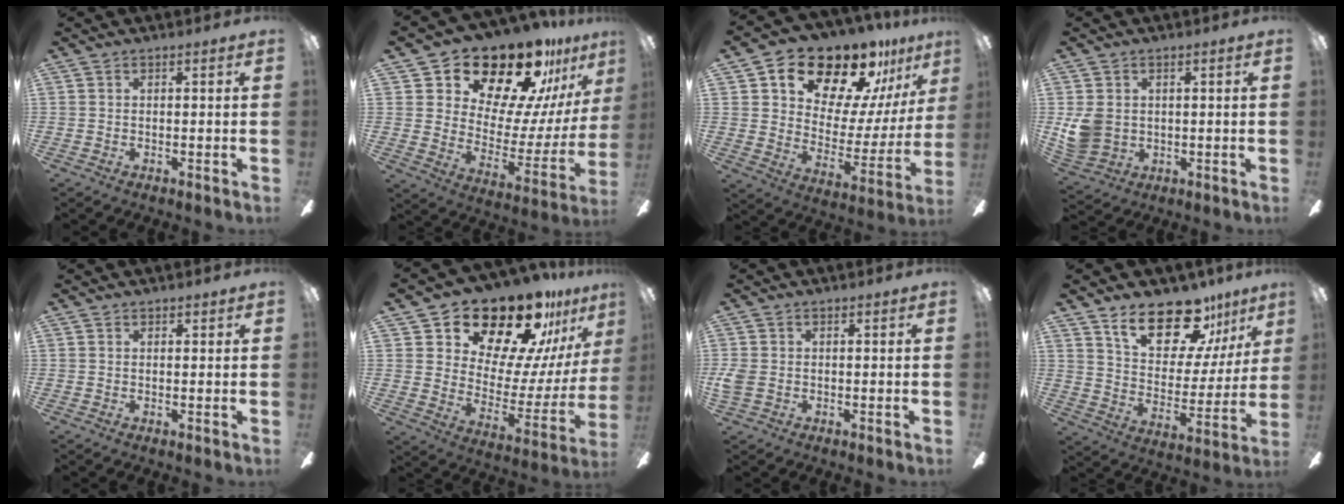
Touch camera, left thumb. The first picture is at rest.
{"total": 21.9, "force": [18.1, 8.9, 8.6], "torque": [-0.141, -0.131, 0.321]}
{"total": 18.2, "force": [14.9, 8.4, 6.2], "torque": [-0.104, -0.120, 0.258]}
{"total": 6.9, "force": [0.7, 5.9, 3.5], "torque": [-0.073, 0.008, 0.016]}
{"total": 0.8, "force": [0.6, 0.5, 0.0], "torque": [-0.001, 0.002, 0.011]}
{"total": 22.7, "force": [18.7, 9.2, 9.0], "torque": [-0.151, -0.133, 0.332]}
{"total": 3.3, "force": [-0.4, 2.5, 2.2], "torque": [-0.052, 0.002, -0.009]}
{"total": 18.3, "force": [13.6, 8.2, 9.2], "torque": [-0.139, -0.093, 0.235]}